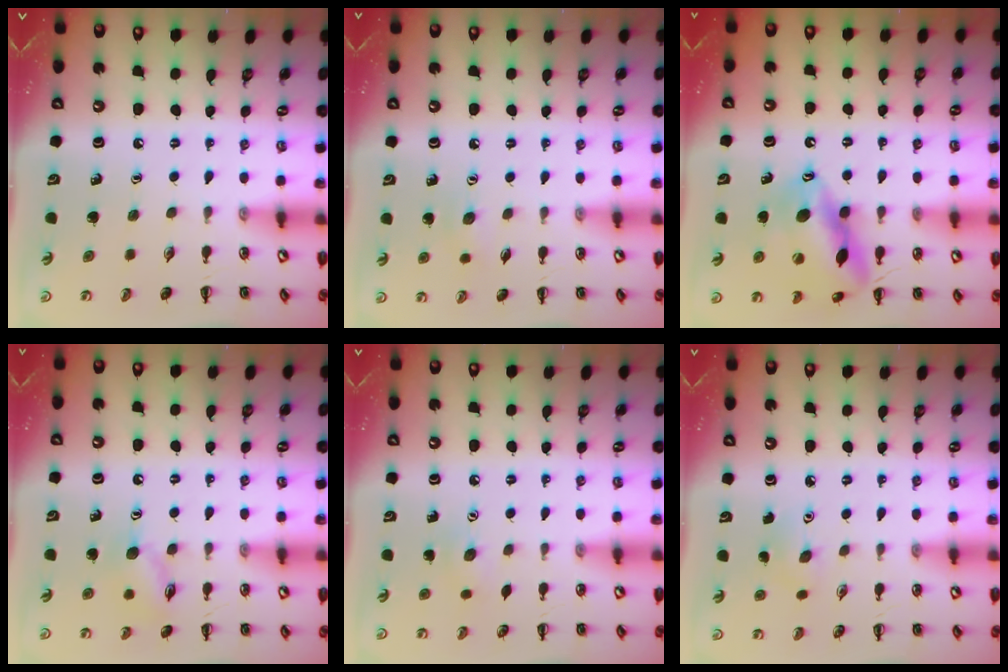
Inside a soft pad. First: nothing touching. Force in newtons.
{"total": 5.7, "press": 5.5, "slide": 1.3}
{"total": 14.7, "press": 14.6, "slide": 2.3}
{"total": 9.1, "press": 9.1, "slide": 0.7}
{"total": 5.3, "press": 5.1, "slide": 1.2}
{"total": 4.3, "press": 4.2, "slide": 1.1}